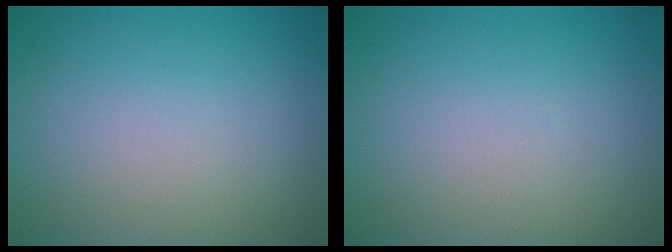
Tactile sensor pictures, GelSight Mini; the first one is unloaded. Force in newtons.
{"total": 0.0}